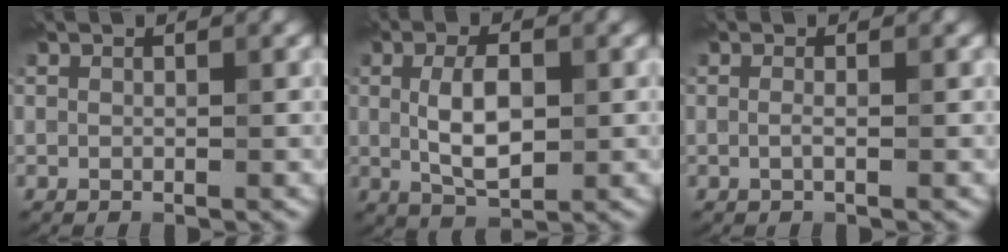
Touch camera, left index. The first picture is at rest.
{"total": 4.6, "force": [-0.1, 2.3, 4.0], "torque": [-0.081, -0.002, 0.003]}
{"total": 0.6, "force": [-0.4, 0.0, 0.5], "torque": [-0.013, -0.004, -0.008]}